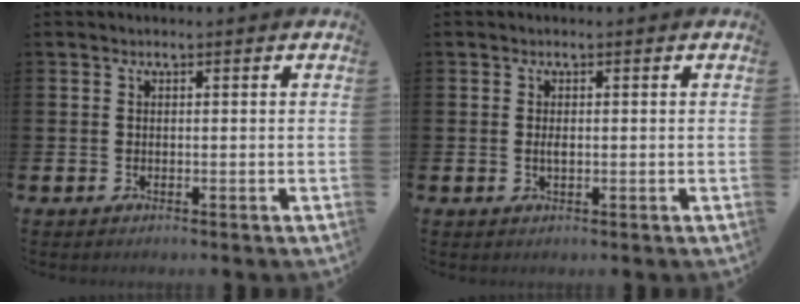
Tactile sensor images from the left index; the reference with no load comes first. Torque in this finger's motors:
{"motor_torque": [0.36, 0.26, 0.02, 0.00]}